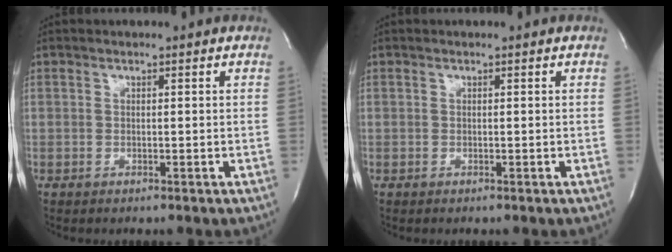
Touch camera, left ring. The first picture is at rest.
{"total": 0.0}